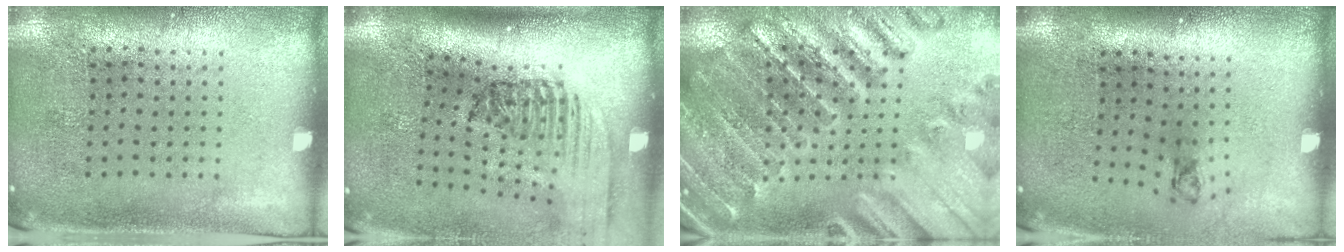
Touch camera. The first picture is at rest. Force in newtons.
{"total": 2.4, "press": 1.7, "slide": 1.8}
{"total": 2.8, "press": 2.8, "slide": 0.4}
{"total": 0.7, "press": 0.3, "slide": 0.6}